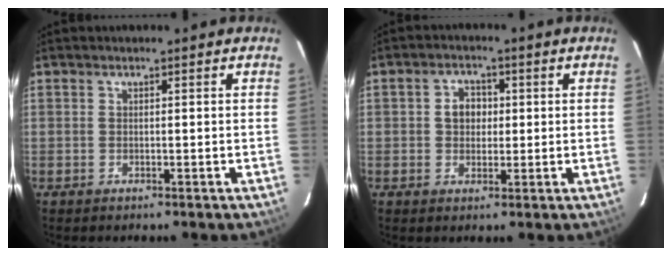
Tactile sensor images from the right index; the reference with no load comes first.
{"total": 4.1, "force": [0.2, 3.5, 2.0], "torque": [-0.031, 0.014, 0.005]}